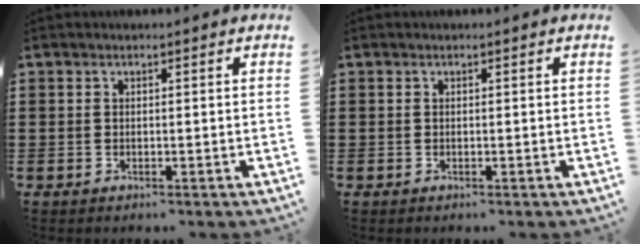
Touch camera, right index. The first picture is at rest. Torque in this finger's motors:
{"motor_torque": [-0.01, 0.01, 0.00, -0.01]}